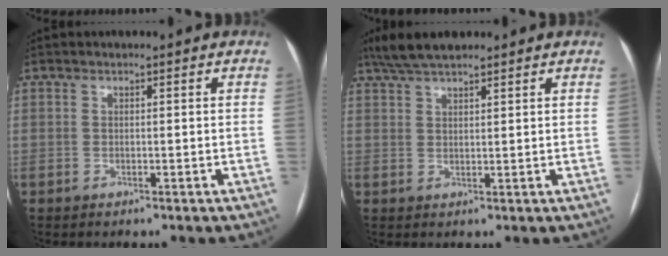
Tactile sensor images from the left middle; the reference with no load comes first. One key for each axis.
{"total": 6.3, "fx": 5.1, "fy": 1.2, "fz": 3.3, "tx": -0.063, "ty": 0.025, "tz": 0.094}